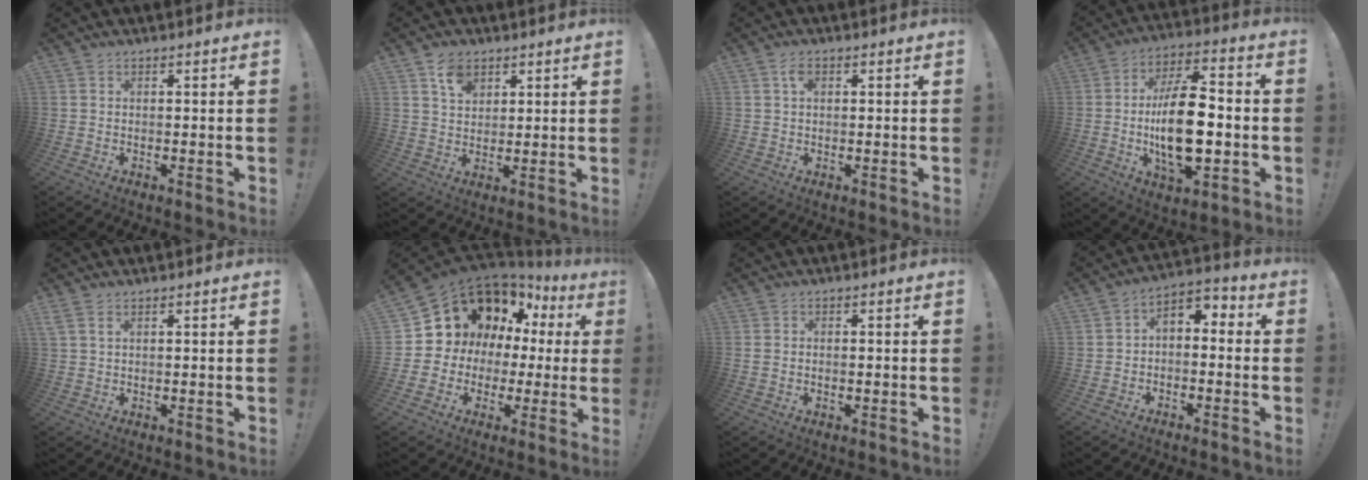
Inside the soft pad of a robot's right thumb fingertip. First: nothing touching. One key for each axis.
{"total": 6.6, "fx": 3.9, "fy": 4.6, "fz": 2.8, "tx": -0.032, "ty": -0.016, "tz": 0.068}
{"total": 2.9, "fx": 1.0, "fy": 1.7, "fz": 2.2, "tx": -0.031, "ty": 0.000, "tz": 0.013}
{"total": 20.0, "fx": -2.2, "fy": 9.8, "fz": 17.3, "tx": -0.308, "ty": -0.001, "tz": -0.040}
{"total": 2.4, "fx": 1.3, "fy": 1.1, "fz": 1.7, "tx": -0.034, "ty": 0.004, "tz": 0.025}
{"total": 11.4, "fx": 5.8, "fy": 8.7, "fz": 4.4, "tx": -0.072, "ty": -0.052, "tz": 0.125}
{"total": 0.5, "fx": 0.0, "fy": 0.4, "fz": 0.4, "tx": -0.010, "ty": 0.003, "tz": 0.000}
{"total": 4.1, "fx": -2.3, "fy": 2.7, "fz": 2.0, "tx": -0.031, "ty": 0.015, "tz": -0.041}